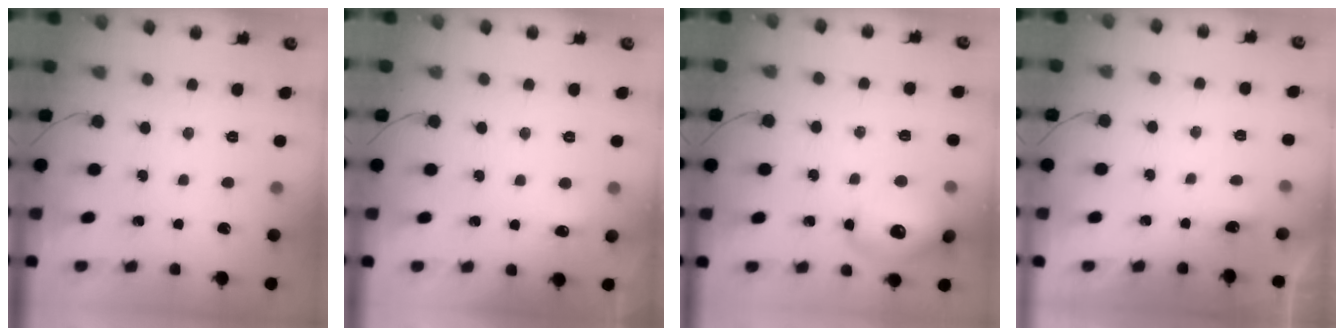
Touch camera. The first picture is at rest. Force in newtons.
{"total": 5.8, "press": 5.6, "slide": 1.6}
{"total": 14.5, "press": 14.5, "slide": 1.2}
{"total": 2.4, "press": 2.3, "slide": 0.6}